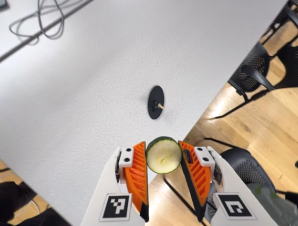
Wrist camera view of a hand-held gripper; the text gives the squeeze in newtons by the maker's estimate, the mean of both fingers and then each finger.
{"total": 8.2, "left": 8.1, "right": 8.2}